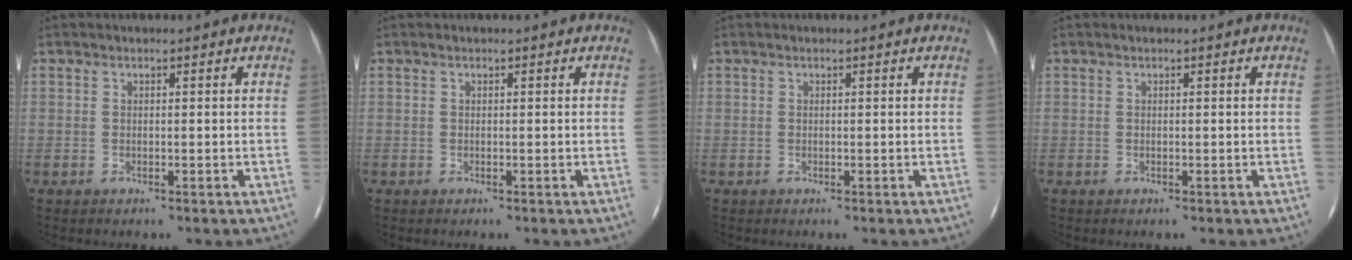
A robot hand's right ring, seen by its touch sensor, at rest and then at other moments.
{"total": 0.0}
{"total": 0.0}
{"total": 0.0}